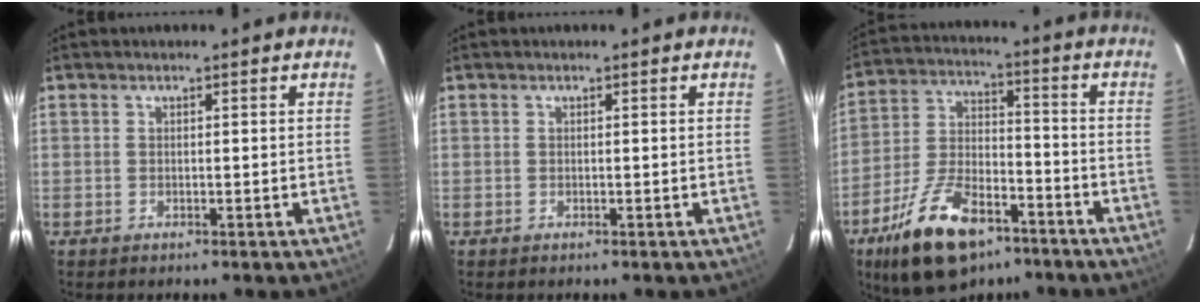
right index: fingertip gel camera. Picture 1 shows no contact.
{"total": 0.0}
{"total": 17.6, "force": [-11.1, 8.2, 10.9], "torque": [-0.222, -0.007, -0.189]}